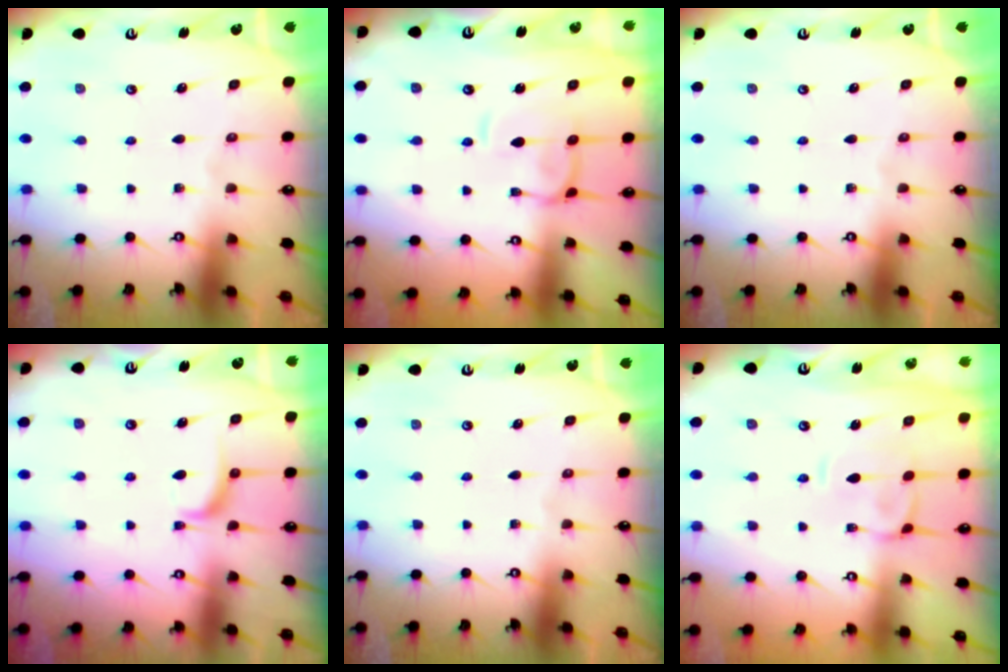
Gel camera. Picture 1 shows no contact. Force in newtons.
{"total": 1.8, "press": 1.6, "slide": 0.7}
{"total": 0.0}
{"total": 3.0, "press": 2.8, "slide": 1.0}
{"total": 0.0}
{"total": 0.9, "press": 0.3, "slide": 0.8}